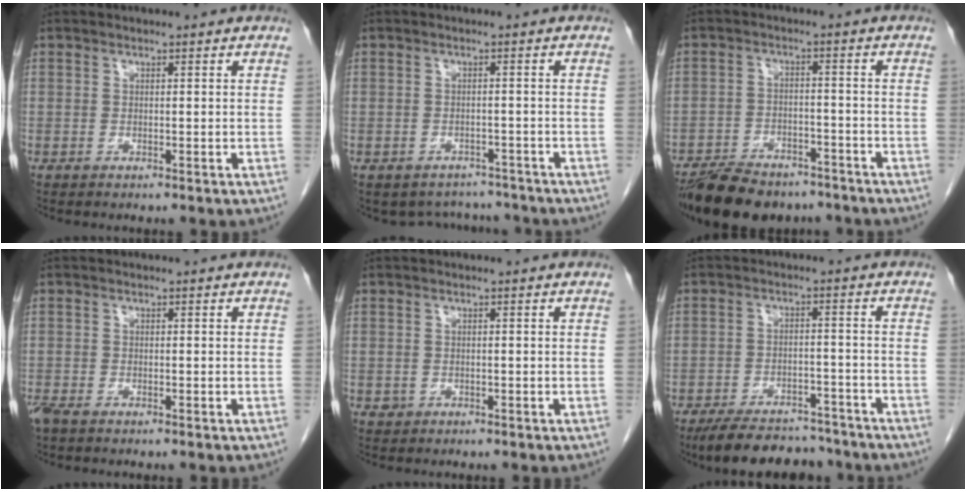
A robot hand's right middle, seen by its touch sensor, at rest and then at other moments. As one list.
[{"total": 4.1, "force": [-3.8, 1.6, -0.5], "torque": [0.004, 0.012, -0.050]}, {"total": 12.9, "force": [-10.6, 5.1, 5.4], "torque": [-0.094, -0.003, -0.162]}, {"total": 2.0, "force": [-1.5, 0.7, 1.2], "torque": [-0.033, -0.007, -0.027]}, {"total": 0.7, "force": [-0.2, 0.7, 0.1], "torque": [-0.002, 0.003, -0.001]}, {"total": 11.9, "force": [-10.5, 4.0, 4.0], "torque": [-0.060, 0.005, -0.150]}]